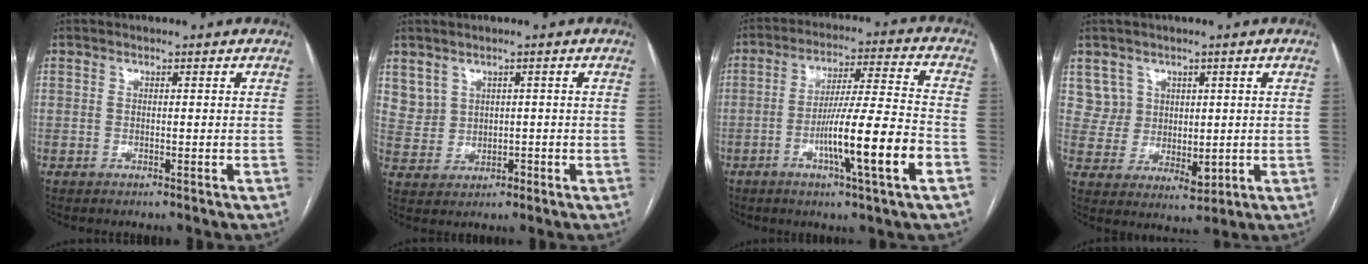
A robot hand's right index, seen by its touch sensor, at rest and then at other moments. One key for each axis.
{"total": 3.9, "fx": 1.1, "fy": 3.7, "fz": 0.8, "tx": -0.013, "ty": 0.010, "tz": 0.034}
{"total": 13.7, "fx": -4.9, "fy": -0.5, "fz": 12.8, "tx": -0.218, "ty": -0.003, "tz": -0.082}
{"total": 6.5, "fx": 2.8, "fy": 5.8, "fz": 1.0, "tx": -0.022, "ty": 0.013, "tz": 0.070}